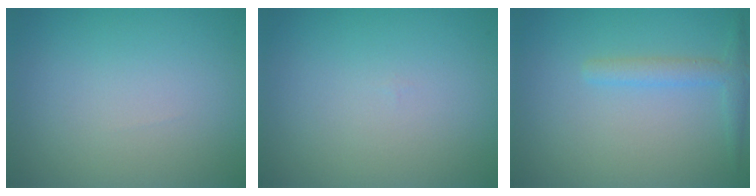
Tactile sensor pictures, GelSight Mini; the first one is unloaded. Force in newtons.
{"total": 0.0}
{"total": 1.4, "press": 1.4, "slide": 0.1}